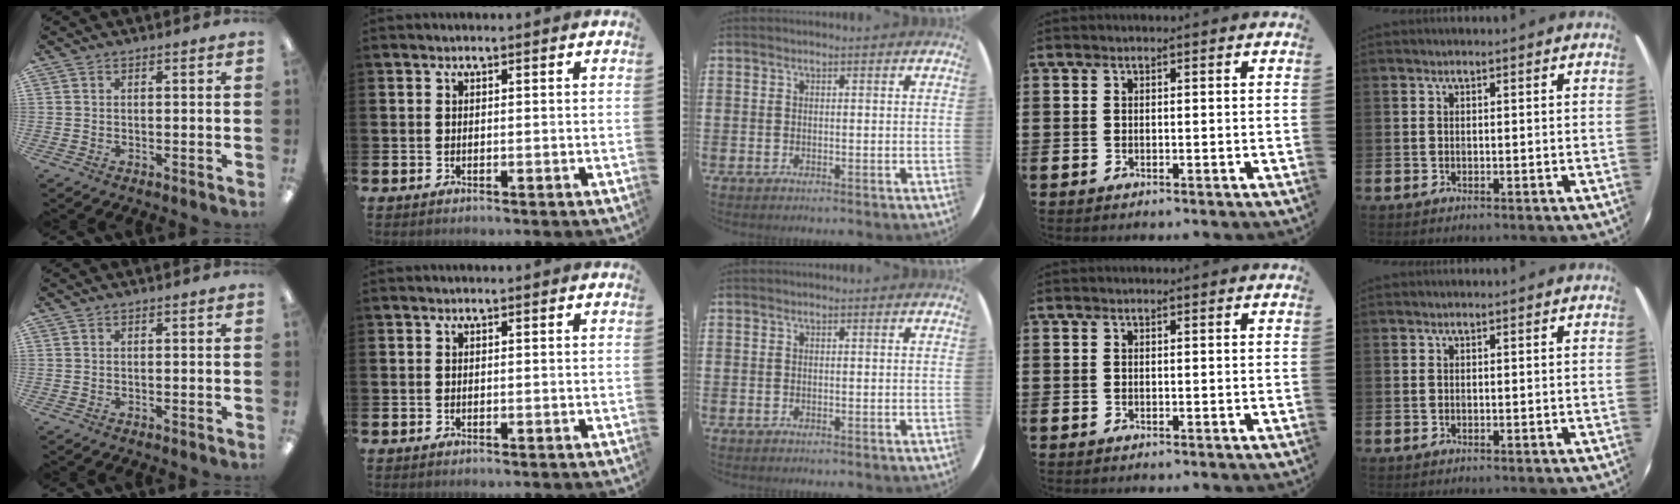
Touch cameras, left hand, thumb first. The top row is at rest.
{}